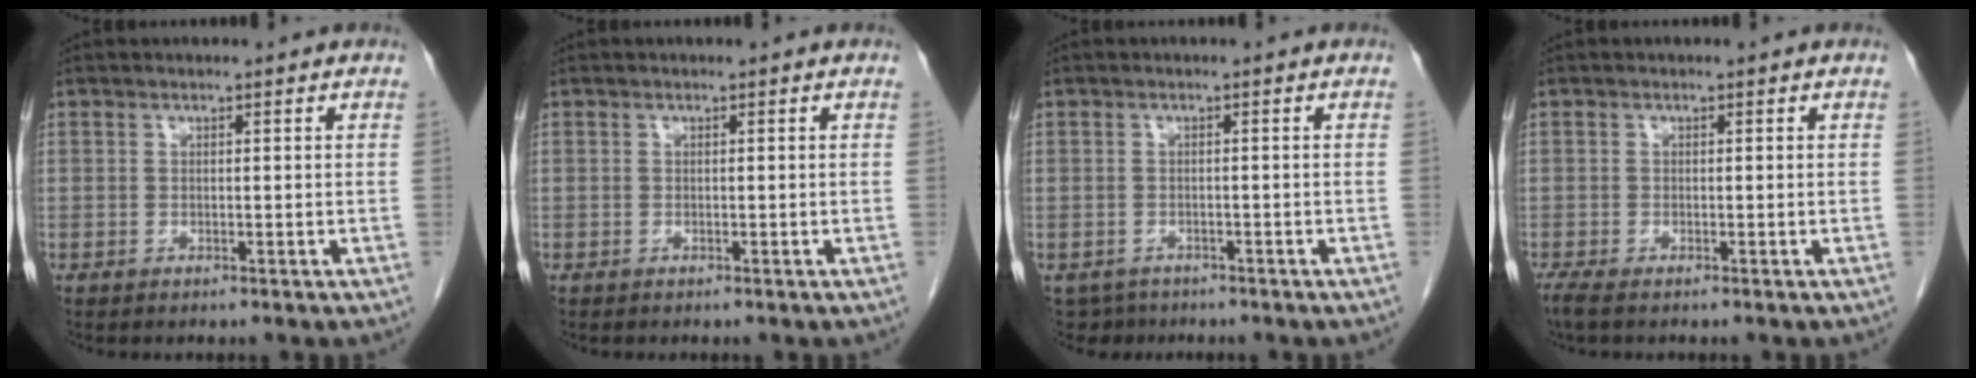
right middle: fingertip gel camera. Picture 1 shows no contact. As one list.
[{"total": 0.0}, {"total": 3.5, "force": [-2.7, 2.2, 0.0], "torque": [0.003, 0.001, -0.041]}, {"total": 2.1, "force": [-1.6, 0.4, 1.3], "torque": [-0.028, -0.009, -0.028]}]